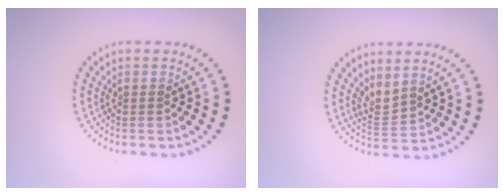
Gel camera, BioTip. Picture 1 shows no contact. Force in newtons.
{"total": 2.1, "press": 1.4, "slide": 1.6}